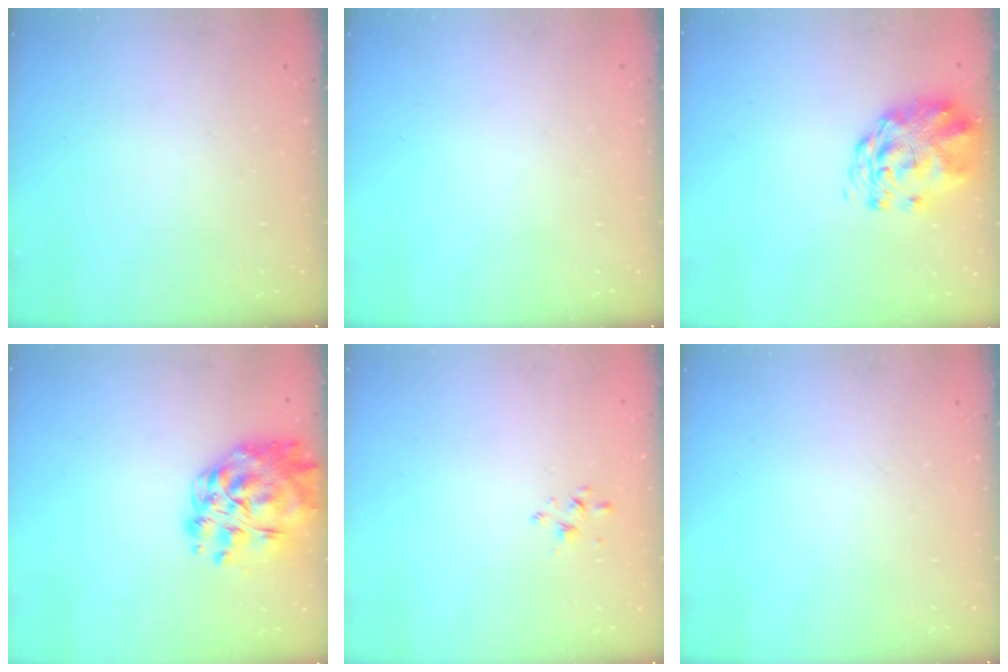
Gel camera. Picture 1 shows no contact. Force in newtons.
{"total": 0.0}
{"total": 2.9, "press": 2.7, "slide": 1.1}
{"total": 16.8, "press": 16.0, "slide": 5.2}
{"total": 2.0, "press": 1.9, "slide": 0.7}
{"total": 0.0}